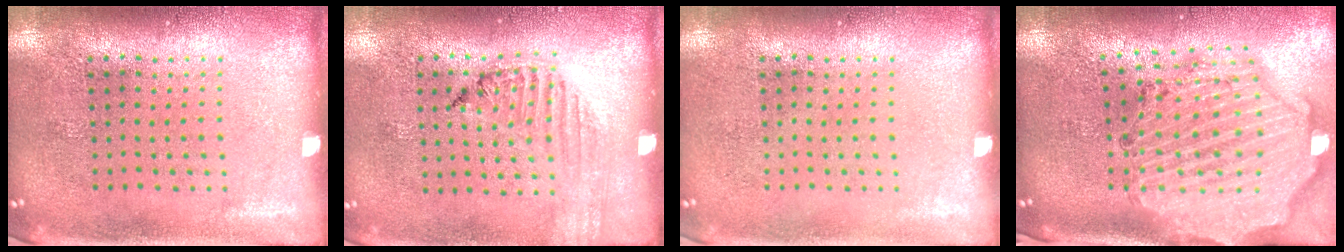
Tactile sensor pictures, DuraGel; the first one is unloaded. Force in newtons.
{"total": 1.3, "press": 1.3, "slide": 0.2}
{"total": 0.0}
{"total": 2.9, "press": 2.6, "slide": 1.2}